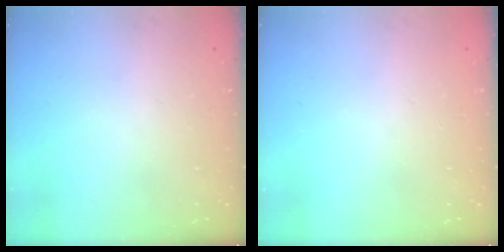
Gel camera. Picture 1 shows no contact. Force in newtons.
{"total": 0.0}